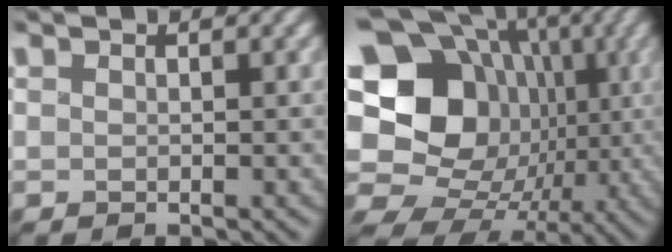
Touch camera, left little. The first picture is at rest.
{"total": 20.2, "force": [-1.6, 17.6, 9.8], "torque": [-0.177, 0.041, -0.073]}